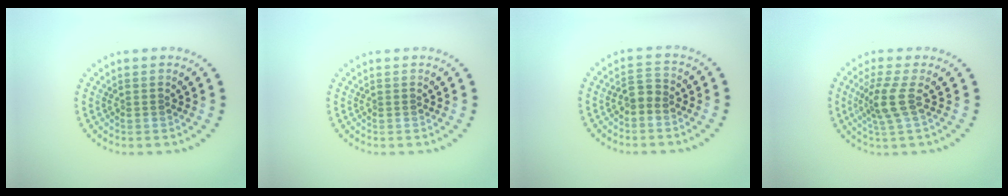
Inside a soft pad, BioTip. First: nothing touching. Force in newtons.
{"total": 0.0}
{"total": 1.6, "press": 1.4, "slide": 0.7}
{"total": 2.8, "press": 2.2, "slide": 1.8}